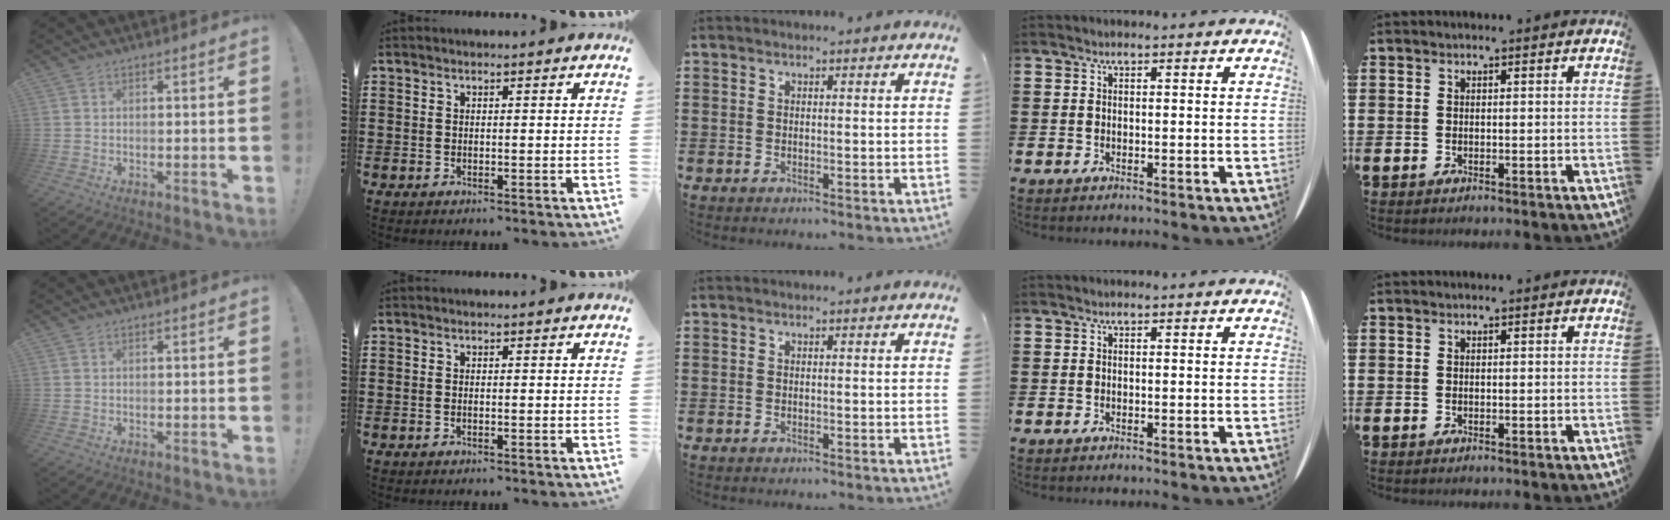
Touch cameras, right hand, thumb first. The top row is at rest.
{}